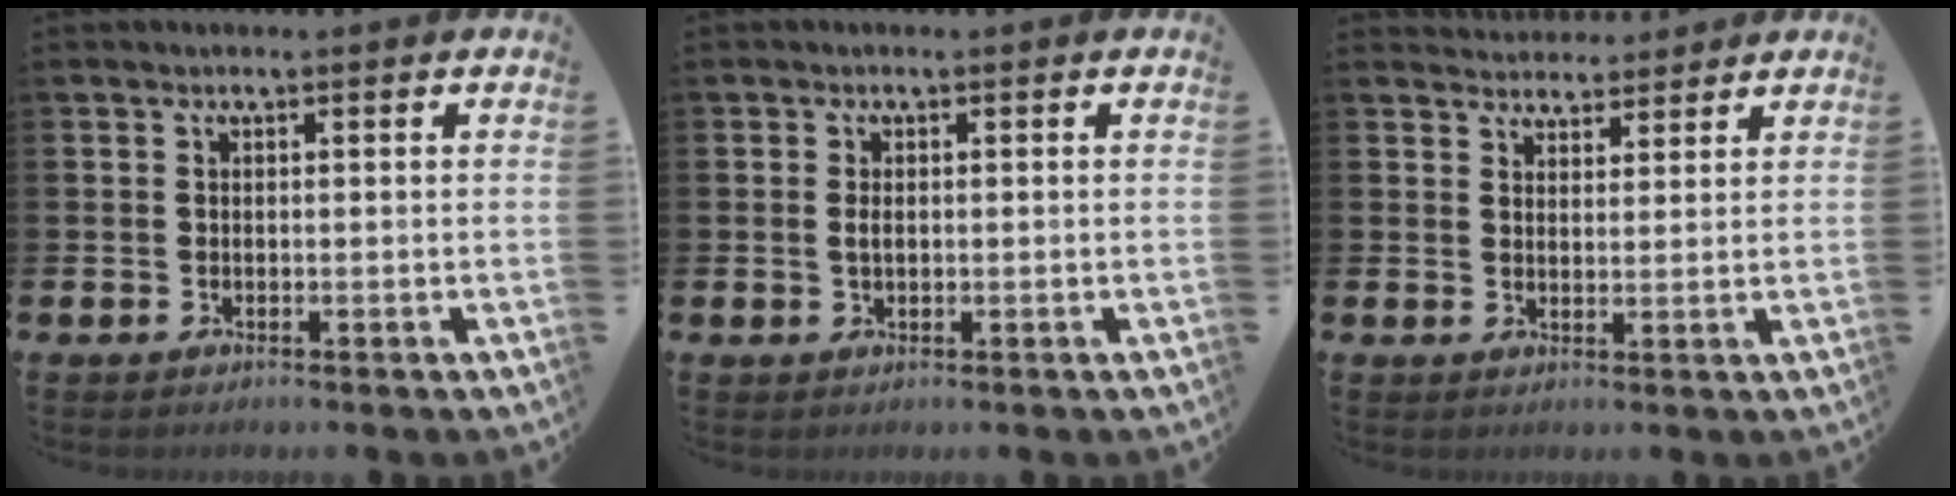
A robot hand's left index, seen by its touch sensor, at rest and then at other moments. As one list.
[{"total": 1.1, "force": [0.1, 0.7, 0.9], "torque": [-0.012, 0.003, -0.001]}, {"total": 3.8, "force": [3.7, 1.0, -0.4], "torque": [0.003, -0.019, 0.067]}]